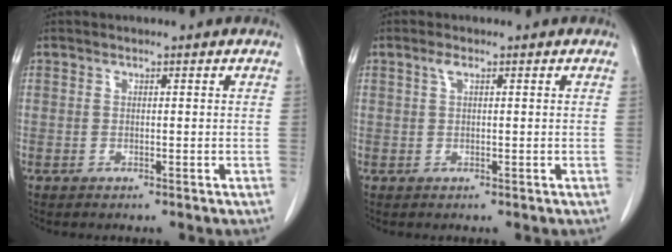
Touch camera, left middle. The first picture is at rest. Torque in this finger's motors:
{"motor_torque": [0.50, -0.34, 0.09, 0.00]}